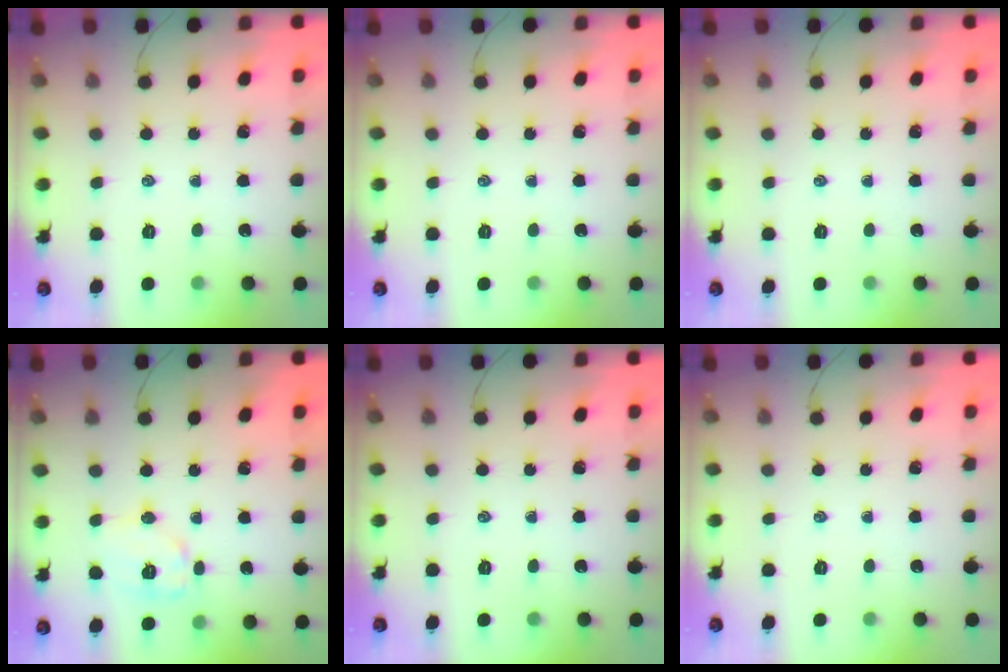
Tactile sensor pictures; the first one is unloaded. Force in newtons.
{"total": 0.0}
{"total": 0.0}
{"total": 9.4, "press": 9.4, "slide": 0.2}
{"total": 0.0}
{"total": 0.0}